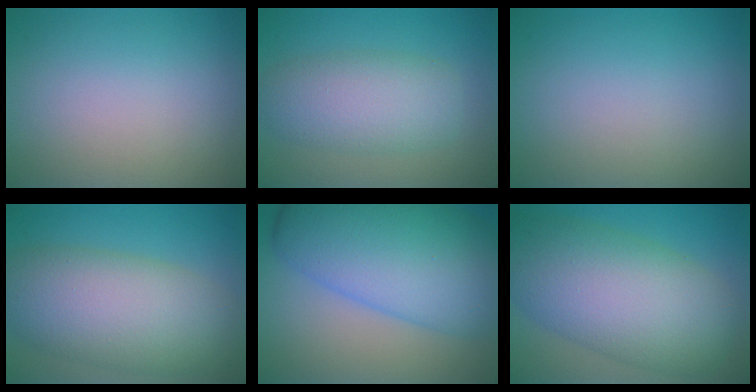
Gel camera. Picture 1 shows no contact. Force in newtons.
{"total": 5.7, "press": 5.7, "slide": 0.1}
{"total": 0.0}
{"total": 9.7, "press": 9.7, "slide": 0.5}
{"total": 12.3, "press": 12.3, "slide": 0.2}
{"total": 11.8, "press": 11.8, "slide": 0.3}